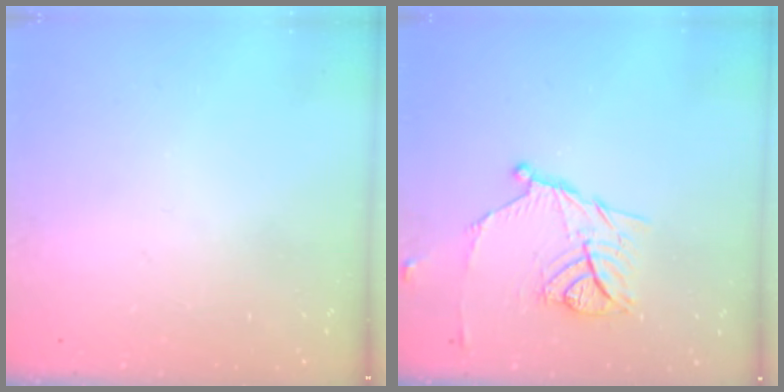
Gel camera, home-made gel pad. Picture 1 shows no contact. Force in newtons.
{"total": 13.2, "press": 13.2, "slide": 0.3}